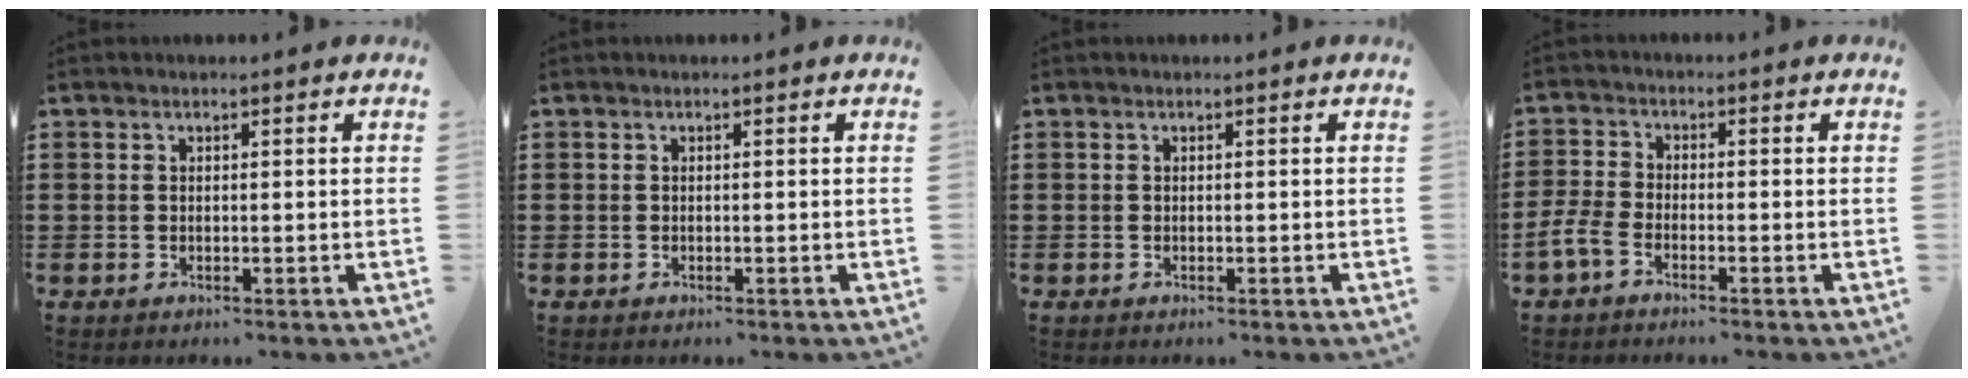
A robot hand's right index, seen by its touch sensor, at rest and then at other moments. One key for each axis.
{"total": 0.0}
{"total": 0.0}
{"total": 3.1, "fx": -2.1, "fy": 1.1, "fz": 1.9, "tx": -0.054, "ty": -0.003, "tz": -0.046}